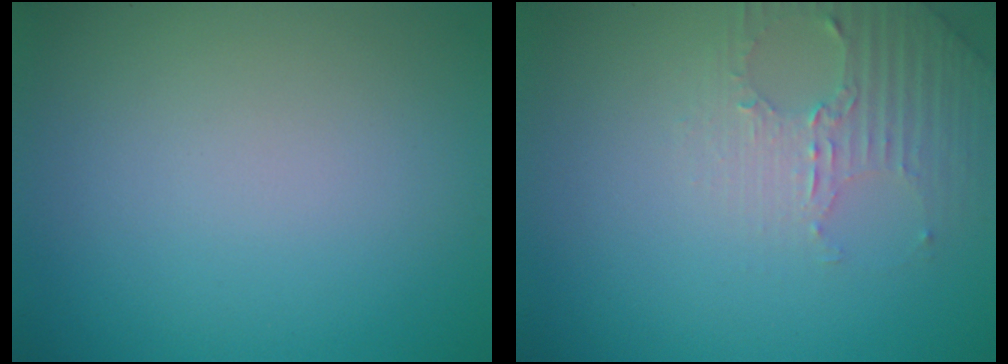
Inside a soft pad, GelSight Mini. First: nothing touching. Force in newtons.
{"total": 3.0, "press": 2.9, "slide": 0.7}